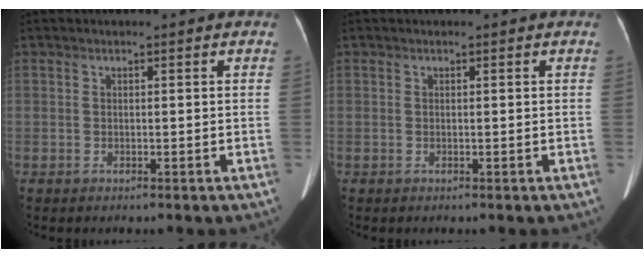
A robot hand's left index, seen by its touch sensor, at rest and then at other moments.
{"total": 0.0}